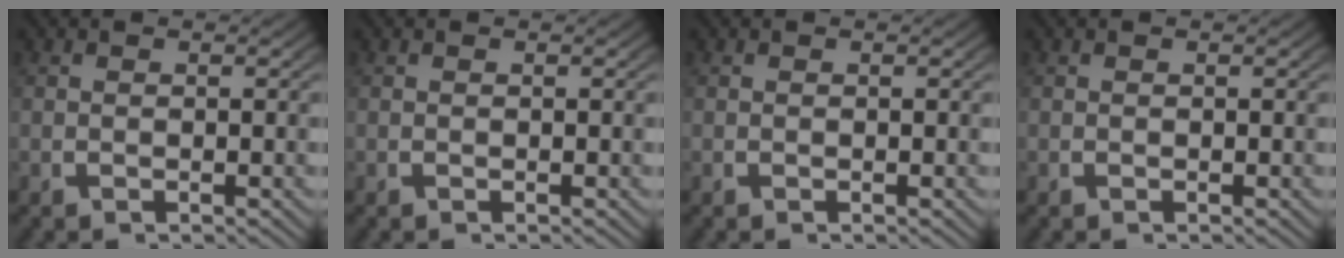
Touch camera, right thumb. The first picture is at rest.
{"total": 0.0}
{"total": 0.0}
{"total": 0.0}